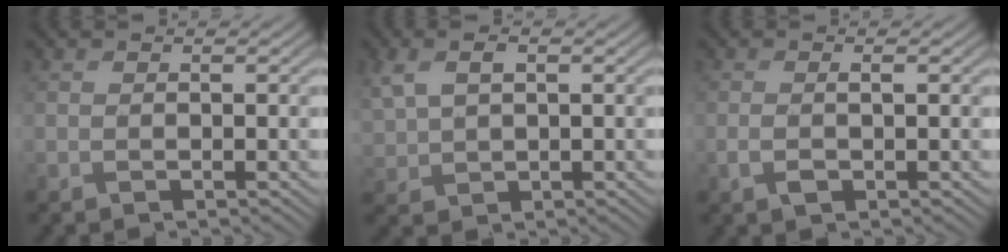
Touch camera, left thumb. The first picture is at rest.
{"total": 5.3, "force": [1.9, 3.3, 3.7], "torque": [-0.093, 0.005, 0.039]}
{"total": 1.6, "force": [-0.3, 0.6, 1.5], "torque": [-0.032, 0.002, -0.006]}